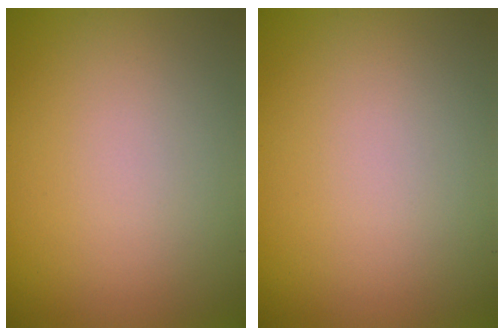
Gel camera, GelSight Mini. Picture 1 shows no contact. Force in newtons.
{"total": 0.0}